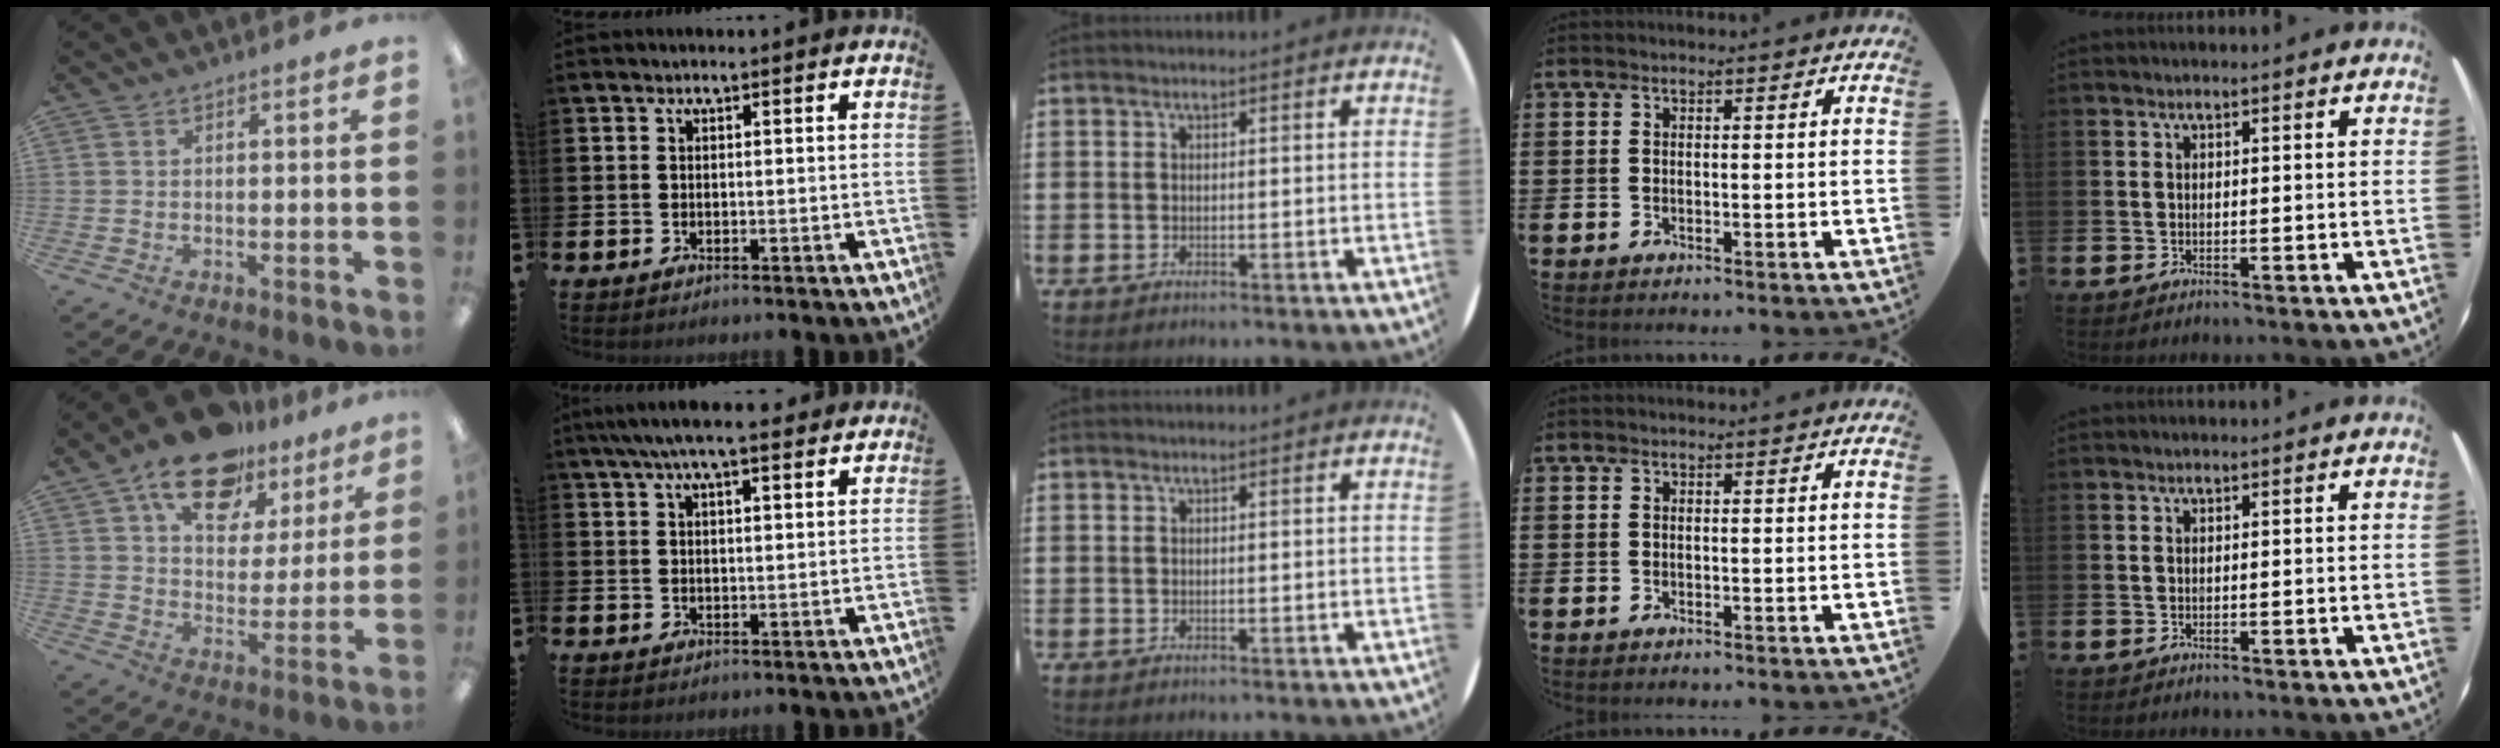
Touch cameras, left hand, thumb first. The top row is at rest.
{"thumb": {"total": 16.6, "force": [11.8, 8.8, 7.7], "torque": [-0.123, -0.065, 0.208]}, "index": {"total": 5.8, "force": [4.9, 1.0, 2.9], "torque": [-0.066, -0.005, 0.087]}}